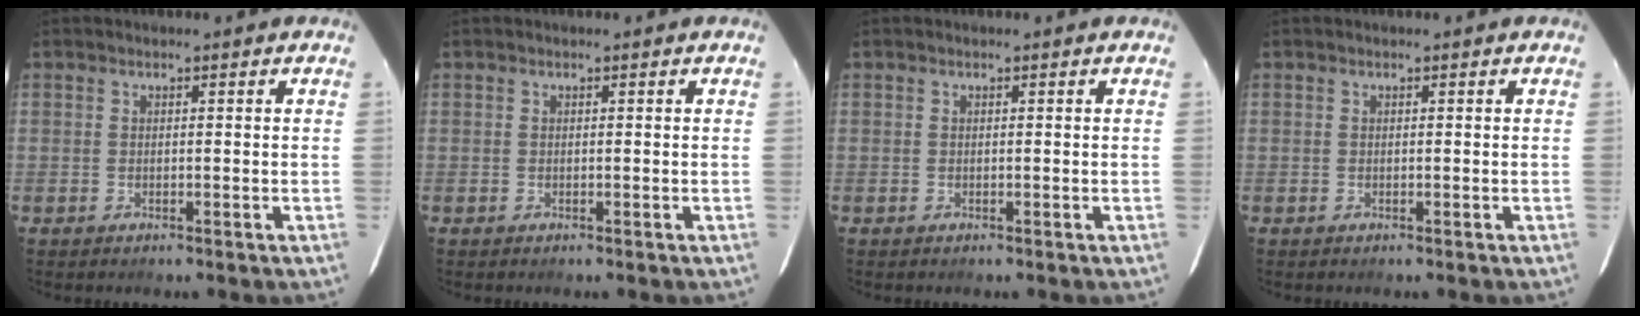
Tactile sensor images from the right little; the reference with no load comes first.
{"total": 0.0}
{"total": 0.0}
{"total": 0.0}